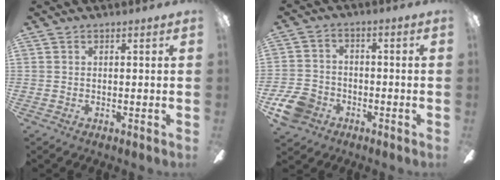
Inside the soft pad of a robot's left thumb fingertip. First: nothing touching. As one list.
[{"total": 8.7, "force": [-5.0, 6.2, 3.5], "torque": [-0.086, 0.038, -0.093]}]